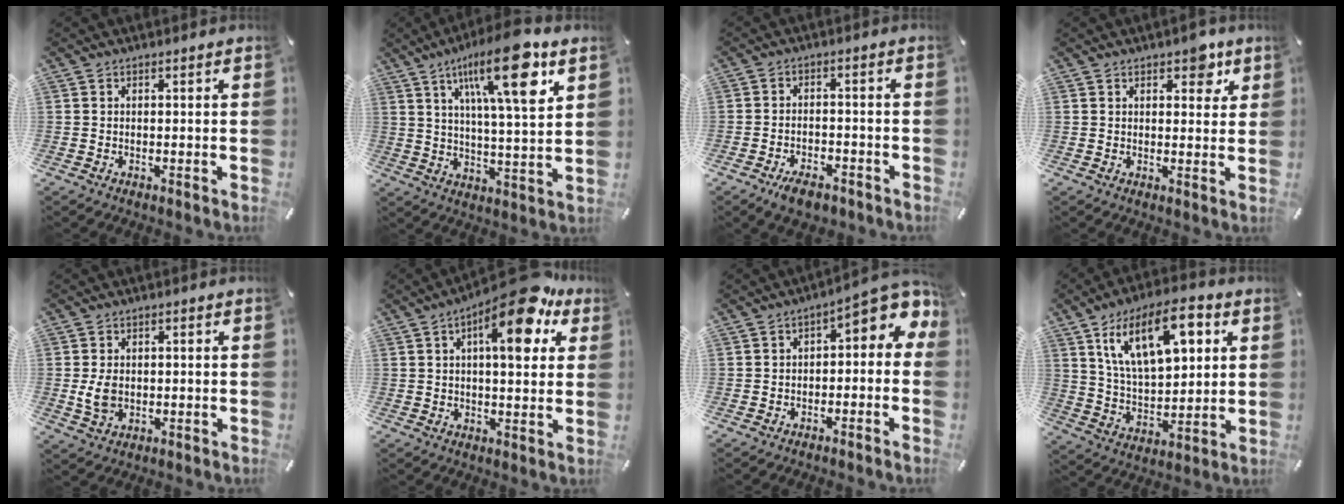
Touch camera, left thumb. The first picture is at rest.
{"total": 19.0, "force": [9.8, 4.6, 15.5], "torque": [-0.246, -0.034, 0.146]}
{"total": 6.1, "force": [-5.1, 2.6, 2.0], "torque": [-0.030, 0.033, -0.093]}
{"total": 5.1, "force": [3.1, 2.7, 3.0], "torque": [-0.020, -0.011, 0.044]}
{"total": 5.1, "force": [-0.5, 3.7, 3.5], "torque": [-0.091, -0.003, -0.013]}
{"total": 15.0, "force": [7.5, 5.1, 12.0], "torque": [-0.175, -0.035, 0.117]}
{"total": 6.6, "force": [1.9, 3.2, 5.4], "torque": [-0.066, -0.022, 0.026]}
{"total": 18.5, "force": [8.5, 9.2, 13.7], "torque": [-0.247, -0.015, 0.143]}